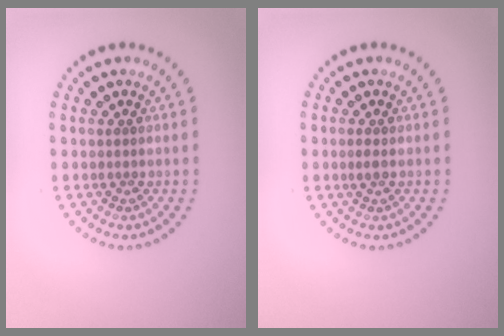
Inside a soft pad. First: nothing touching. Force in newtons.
{"total": 0.7, "press": 0.7, "slide": 0.2}